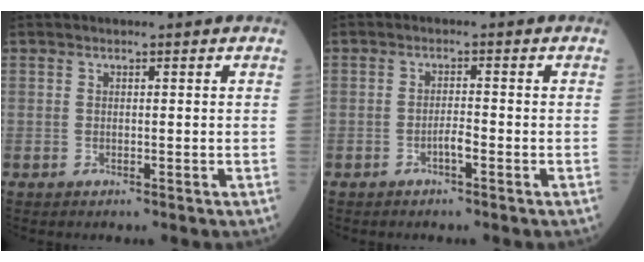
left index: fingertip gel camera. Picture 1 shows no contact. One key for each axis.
{"total": 1.9, "fx": -1.4, "fy": 0.2, "fz": 1.3, "tx": -0.022, "ty": -0.002, "tz": -0.026}